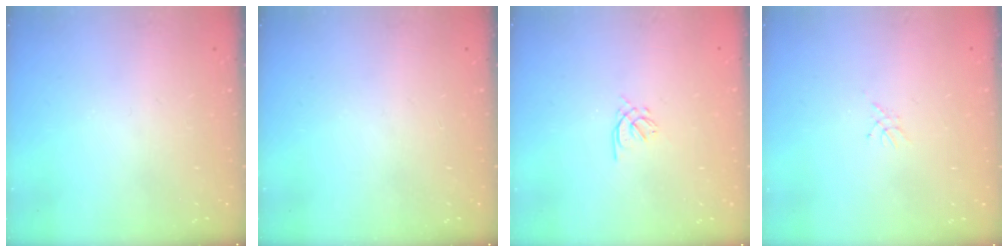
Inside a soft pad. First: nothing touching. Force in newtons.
{"total": 0.0}
{"total": 1.2, "press": 1.0, "slide": 0.5}
{"total": 2.3, "press": 2.2, "slide": 0.3}